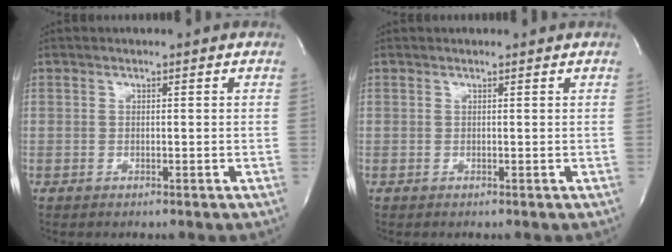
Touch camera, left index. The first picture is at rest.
{"total": 0.0}